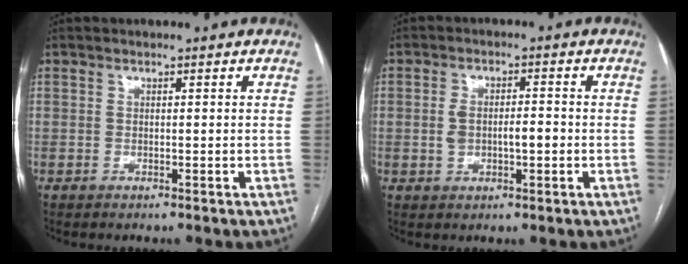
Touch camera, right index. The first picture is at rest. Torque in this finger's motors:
{"motor_torque": [0.79, 0.01, 0.29, 0.09]}